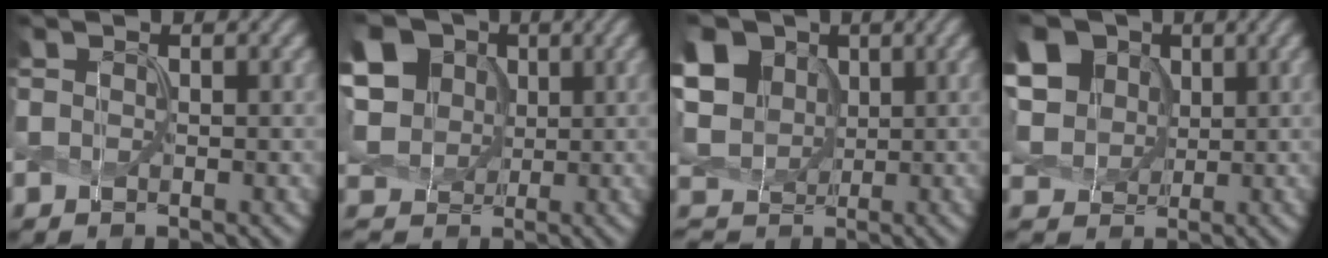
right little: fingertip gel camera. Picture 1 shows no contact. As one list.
[{"total": 13.2, "force": [3.7, 11.1, 6.1], "torque": [-0.161, 0.019, 0.055]}, {"total": 11.2, "force": [3.3, 9.1, 5.5], "torque": [-0.138, 0.021, 0.047]}, {"total": 12.1, "force": [4.2, 9.8, 5.8], "torque": [-0.150, 0.023, 0.070]}]